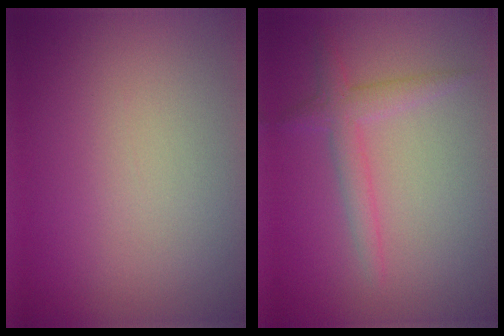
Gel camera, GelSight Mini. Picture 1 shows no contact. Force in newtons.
{"total": 2.3, "press": 2.3, "slide": 0.1}